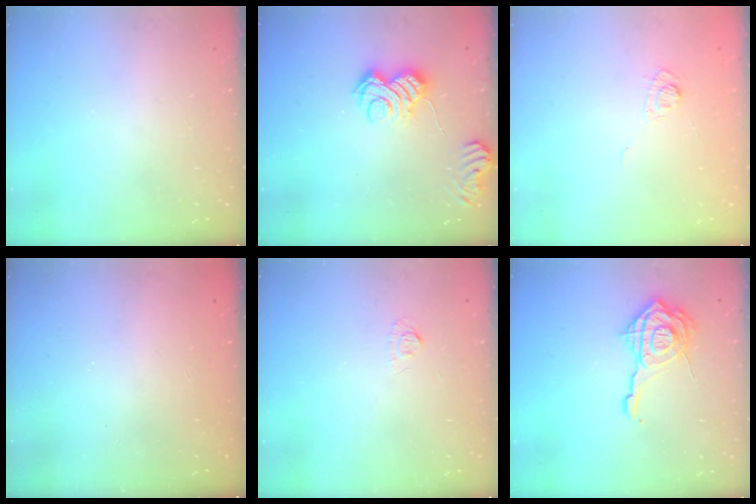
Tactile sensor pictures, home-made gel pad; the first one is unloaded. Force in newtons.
{"total": 6.9, "press": 6.9, "slide": 0.3}
{"total": 3.8, "press": 3.5, "slide": 1.5}
{"total": 2.5, "press": 2.3, "slide": 0.8}
{"total": 4.1, "press": 4.1, "slide": 0.5}
{"total": 14.5, "press": 14.5, "slide": 1.3}